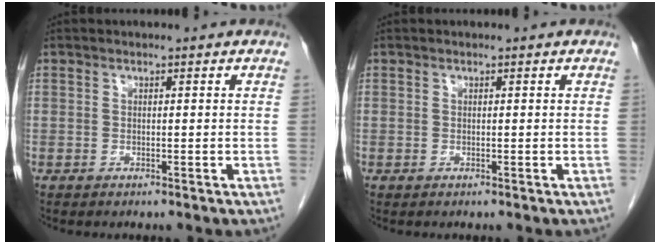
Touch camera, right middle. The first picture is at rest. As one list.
[{"total": 0.0}]